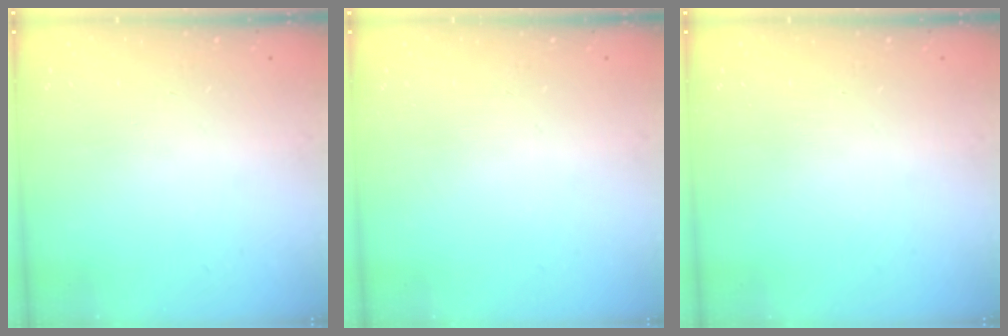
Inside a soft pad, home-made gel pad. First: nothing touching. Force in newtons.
{"total": 0.0}
{"total": 0.0}